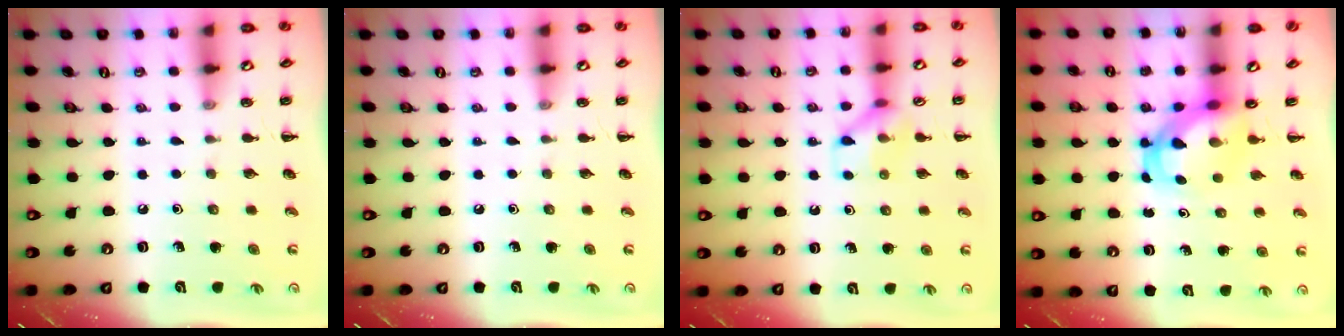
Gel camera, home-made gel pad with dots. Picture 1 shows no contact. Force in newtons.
{"total": 0.0}
{"total": 8.7, "press": 8.7, "slide": 0.3}
{"total": 4.8, "press": 4.6, "slide": 1.1}